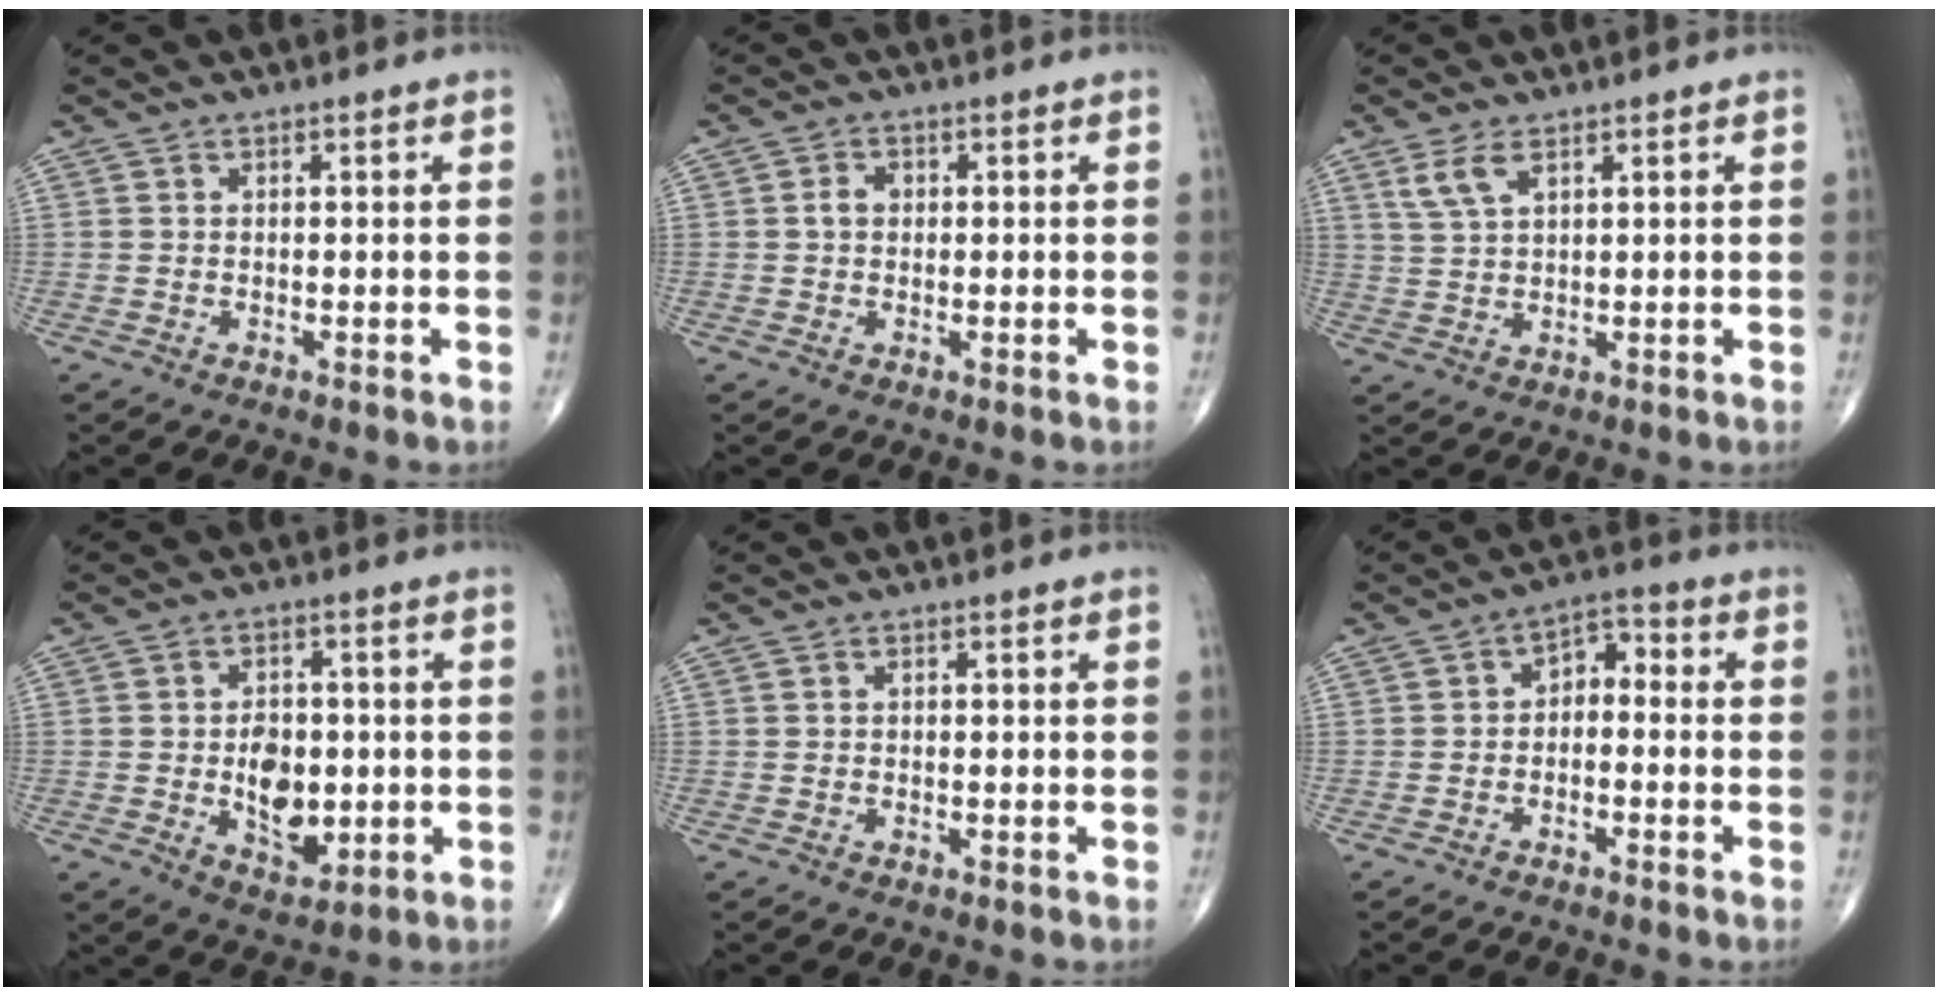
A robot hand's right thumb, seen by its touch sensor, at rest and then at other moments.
{"total": 2.2, "force": [0.2, 1.7, 1.3], "torque": [-0.018, 0.008, 0.001]}
{"total": 4.3, "force": [2.5, 1.8, 3.0], "torque": [-0.066, -0.002, 0.058]}
{"total": 9.7, "force": [-0.9, 6.4, 7.3], "torque": [-0.080, -0.002, -0.006]}
{"total": 0.0}
{"total": 4.8, "force": [-0.7, 3.2, 3.5], "torque": [-0.037, 0.033, -0.025]}